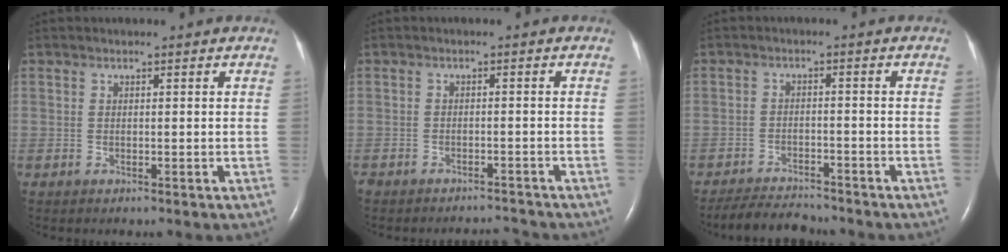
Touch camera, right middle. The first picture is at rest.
{"total": 4.1, "force": [-4.0, 0.4, -0.1], "torque": [0.000, -0.006, -0.064]}
{"total": 6.2, "force": [-6.0, 0.9, 1.2], "torque": [-0.025, -0.016, -0.099]}